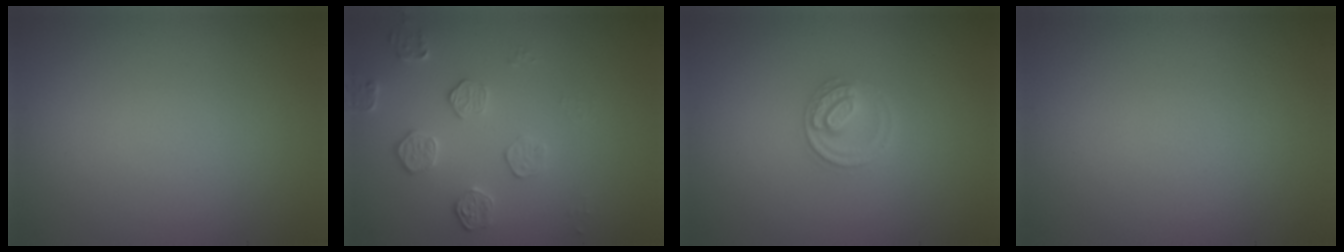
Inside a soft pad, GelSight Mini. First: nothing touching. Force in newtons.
{"total": 2.1, "press": 1.5, "slide": 1.4}
{"total": 2.2, "press": 2.2, "slide": 0.2}
{"total": 0.0}